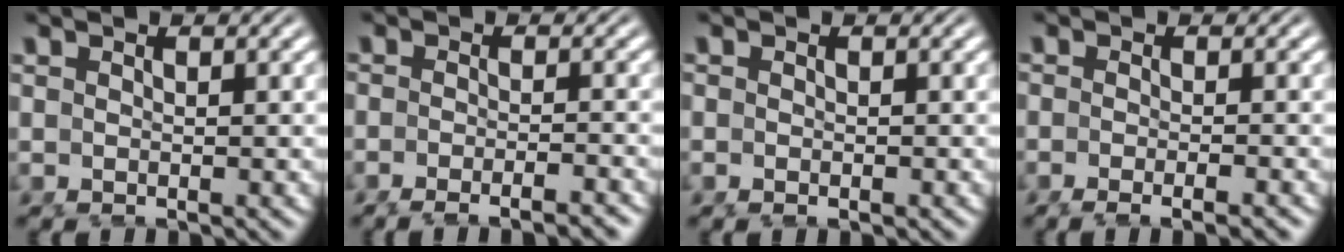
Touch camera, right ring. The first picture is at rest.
{"total": 3.2, "force": [-2.8, 0.2, 1.5], "torque": [-0.021, -0.001, -0.048]}
{"total": 0.9, "force": [-0.6, 0.4, 0.5], "torque": [-0.009, -0.007, -0.008]}
{"total": 2.7, "force": [-2.1, 0.3, 1.7], "torque": [-0.028, -0.003, -0.034]}